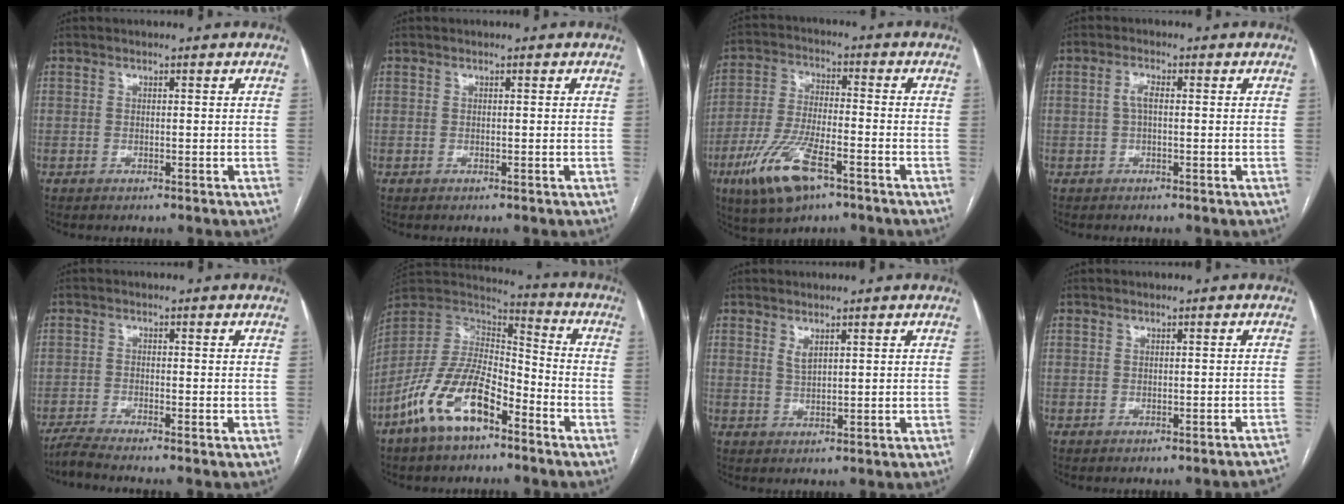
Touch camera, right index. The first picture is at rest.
{"total": 0.0}
{"total": 12.2, "force": [-6.6, 3.7, 9.6], "torque": [-0.203, -0.011, -0.115]}
{"total": 2.2, "force": [0.1, 0.7, 2.1], "torque": [-0.045, 0.004, 0.003]}
{"total": 4.0, "force": [-3.5, -1.0, 1.5], "torque": [-0.028, -0.013, -0.066]}
{"total": 14.5, "force": [-8.2, 5.8, 10.5], "torque": [-0.211, 0.007, -0.157]}
{"total": 1.8, "force": [1.2, 0.5, 1.3], "torque": [-0.025, -0.004, 0.028]}
{"total": 5.0, "force": [-4.9, -0.3, 0.9], "torque": [0.007, -0.002, -0.048]}